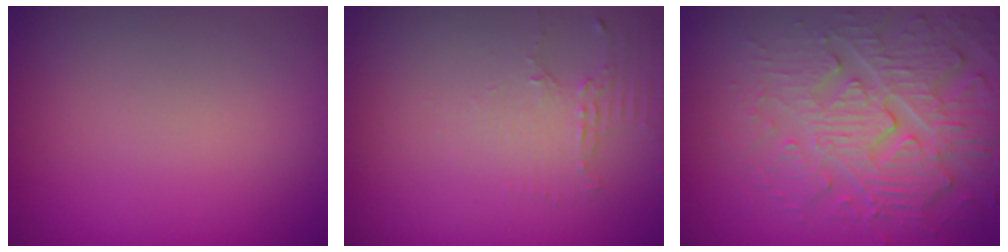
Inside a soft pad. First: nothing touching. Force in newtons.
{"total": 2.0, "press": 1.5, "slide": 1.3}
{"total": 5.5, "press": 5.1, "slide": 2.0}